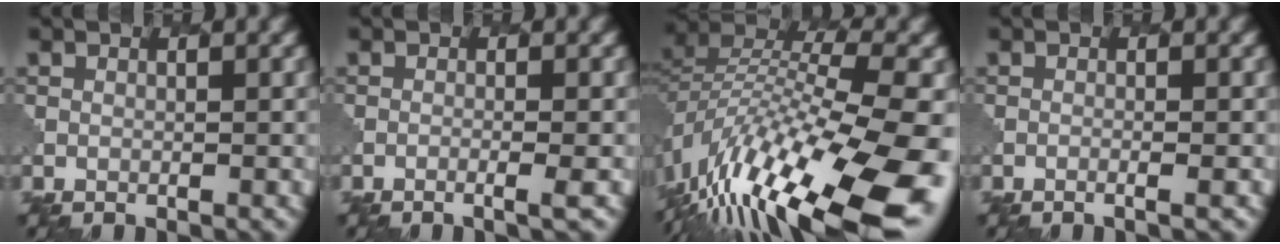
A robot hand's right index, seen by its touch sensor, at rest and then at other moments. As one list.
[{"total": 1.6, "force": [-0.8, 0.3, 1.4], "torque": [-0.011, -0.001, -0.023]}, {"total": 16.8, "force": [-9.3, 5.1, 13.0], "torque": [-0.257, 0.008, -0.155]}, {"total": 1.1, "force": [-0.5, 0.3, 1.0], "torque": [-0.006, 0.002, -0.016]}]